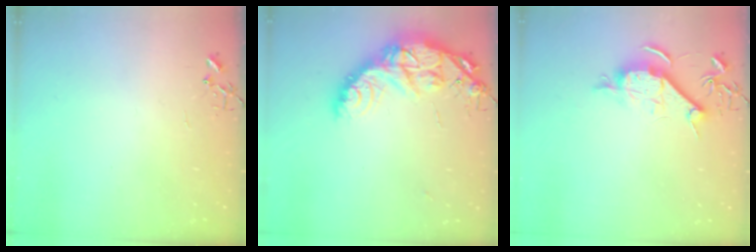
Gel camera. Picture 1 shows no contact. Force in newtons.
{"total": 17.5, "press": 17.4, "slide": 1.4}
{"total": 9.3, "press": 9.2, "slide": 1.1}